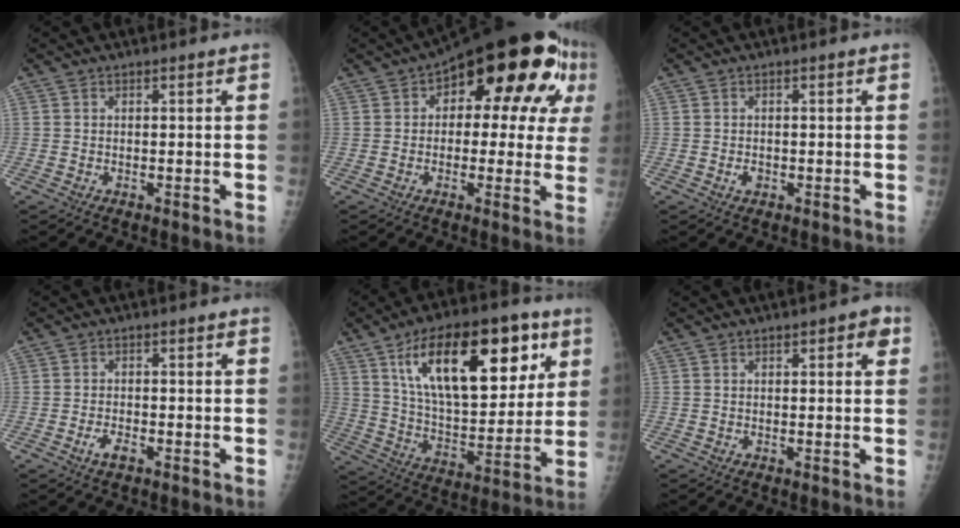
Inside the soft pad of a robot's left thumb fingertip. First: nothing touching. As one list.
[{"total": 19.3, "force": [5.8, 9.5, 15.8], "torque": [-0.158, 0.023, 0.065]}, {"total": 1.3, "force": [-0.4, 1.0, 0.8], "torque": [-0.010, 0.001, -0.006]}, {"total": 2.5, "force": [-1.3, 1.1, 1.8], "torque": [-0.035, 0.008, -0.024]}, {"total": 25.3, "force": [11.1, 11.9, 19.4], "torque": [-0.266, -0.026, 0.187]}, {"total": 3.3, "force": [1.4, 1.3, 2.7], "torque": [-0.022, 0.000, 0.012]}]